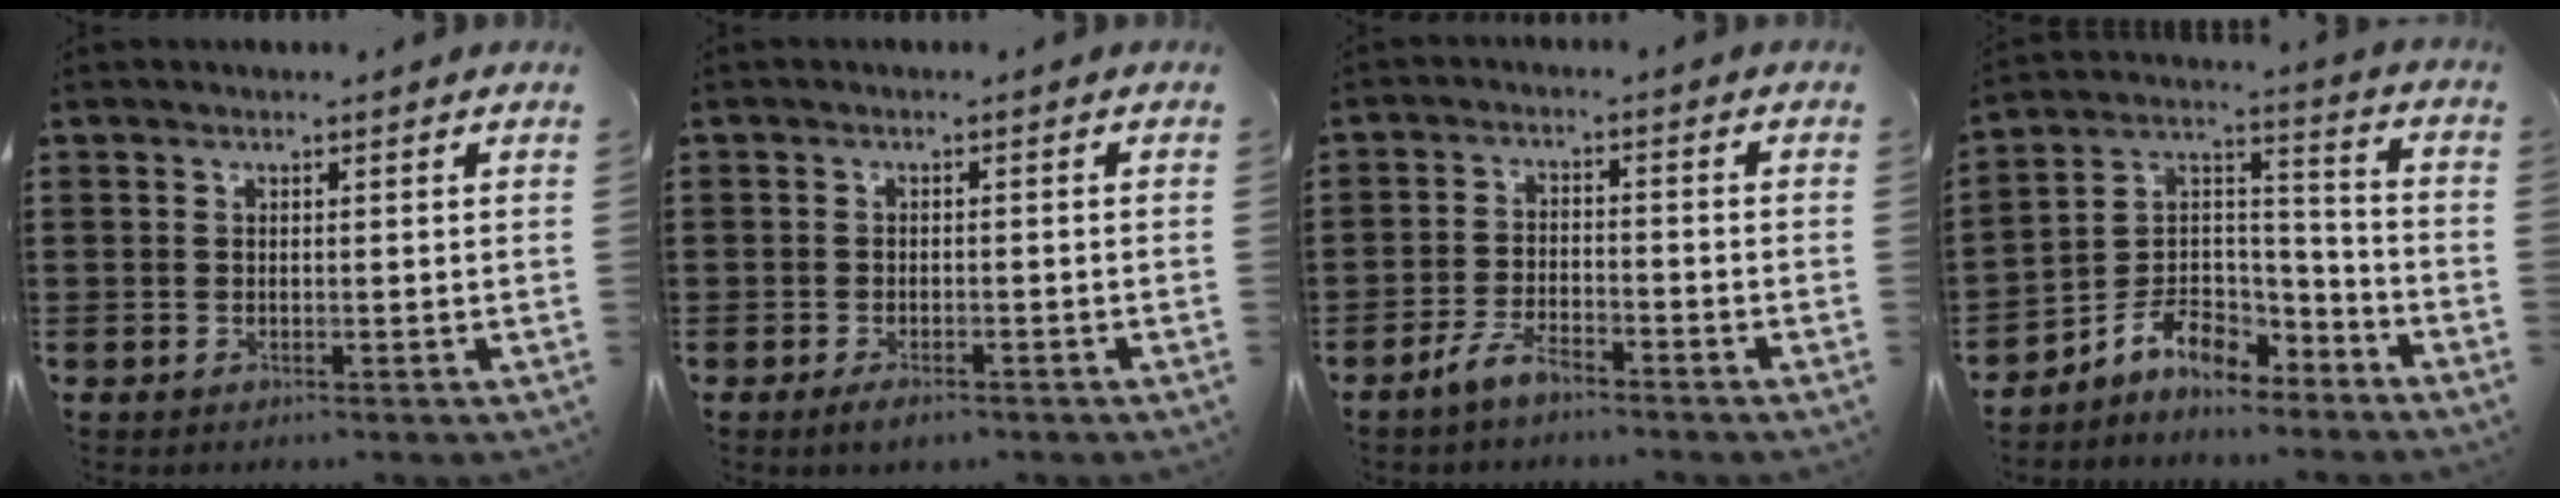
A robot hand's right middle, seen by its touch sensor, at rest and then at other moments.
{"total": 1.6, "force": [-1.3, 0.7, 0.6], "torque": [-0.014, 0.000, -0.025]}
{"total": 4.4, "force": [-3.5, 1.3, 2.4], "torque": [-0.053, 0.007, -0.070]}
{"total": 4.6, "force": [-4.3, 1.7, 0.4], "torque": [-0.011, 0.012, -0.089]}